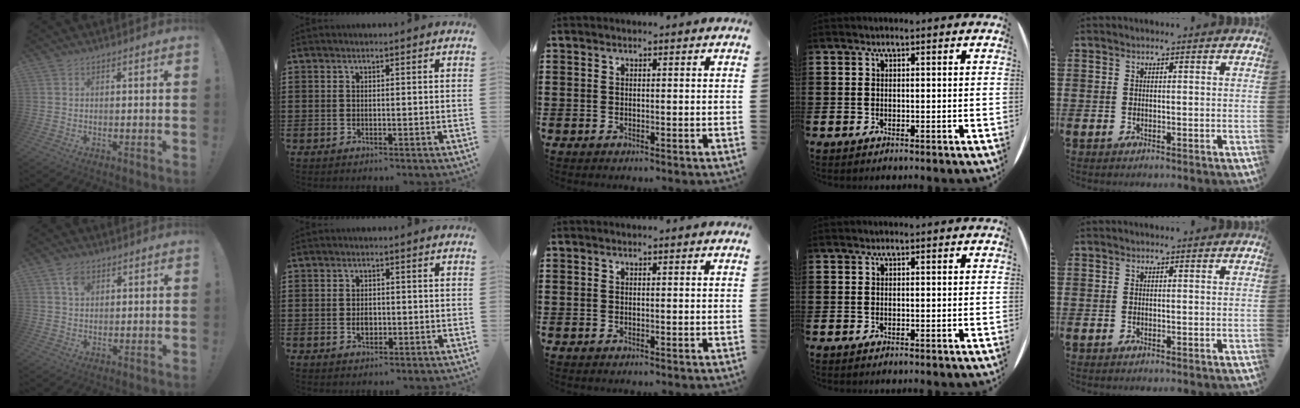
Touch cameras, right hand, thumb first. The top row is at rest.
{"thumb": {"total": 4.1, "force": [2.1, 2.7, 2.1], "torque": [-0.025, -0.004, 0.035]}, "index": {"total": 2.0, "force": [-0.4, 1.4, 1.4], "torque": [-0.027, 0.004, -0.008]}}